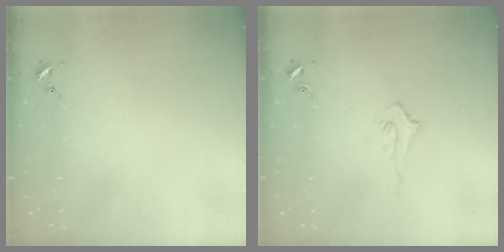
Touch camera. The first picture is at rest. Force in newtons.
{"total": 3.6, "press": 3.5, "slide": 0.7}